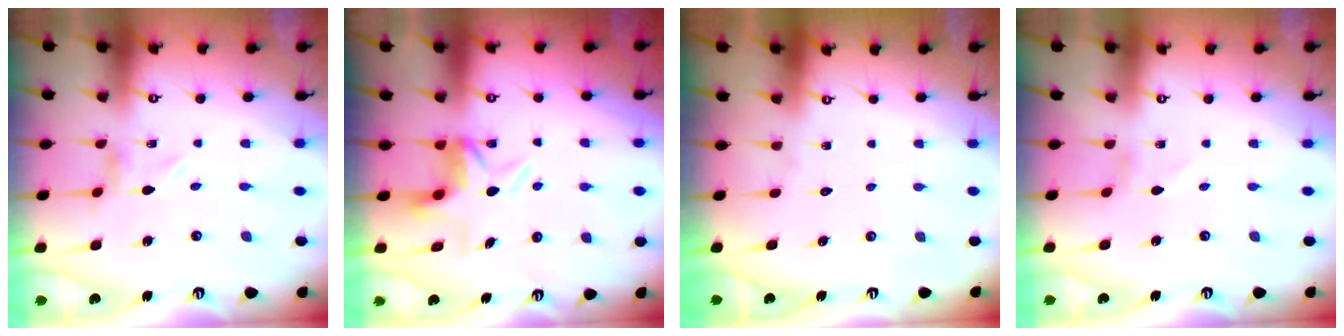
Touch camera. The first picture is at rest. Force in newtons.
{"total": 4.8, "press": 4.8, "slide": 0.4}
{"total": 1.7, "press": 1.7, "slide": 0.2}
{"total": 1.3, "press": 1.3, "slide": 0.1}